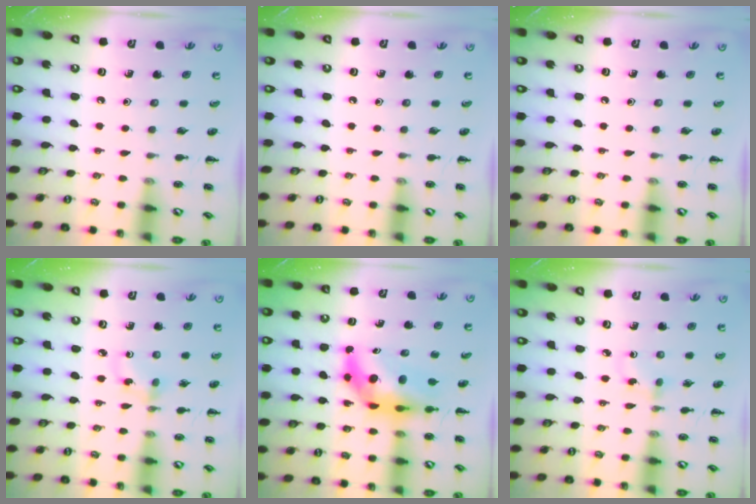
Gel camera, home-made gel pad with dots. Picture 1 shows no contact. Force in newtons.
{"total": 0.0}
{"total": 0.0}
{"total": 3.3, "press": 3.0, "slide": 1.2}
{"total": 7.6, "press": 7.2, "slide": 2.4}
{"total": 1.6, "press": 1.4, "slide": 0.8}